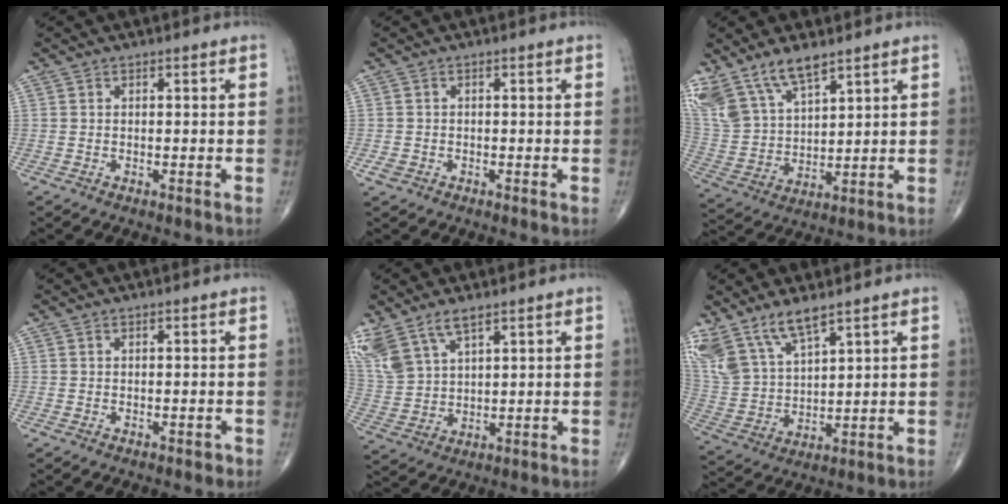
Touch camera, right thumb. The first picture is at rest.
{"total": 1.7, "force": [-0.7, 1.3, 0.8], "torque": [-0.014, 0.001, -0.011]}
{"total": 13.5, "force": [9.8, 5.6, 7.5], "torque": [-0.138, -0.034, 0.209]}
{"total": 0.8, "force": [-0.4, 0.5, 0.4], "torque": [-0.004, 0.000, -0.005]}
{"total": 10.9, "force": [7.1, 4.9, 6.7], "torque": [-0.148, -0.016, 0.156]}
{"total": 12.4, "force": [9.0, 4.5, 7.3], "torque": [-0.145, -0.032, 0.197]}